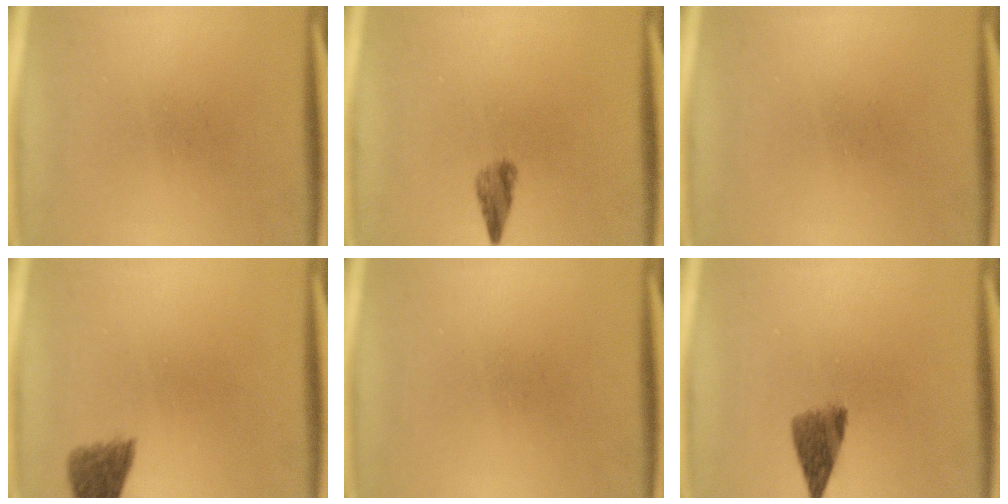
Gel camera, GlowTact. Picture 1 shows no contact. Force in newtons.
{"total": 2.2}
{"total": 0.0}
{"total": 4.3}
{"total": 0.0}
{"total": 4.3}